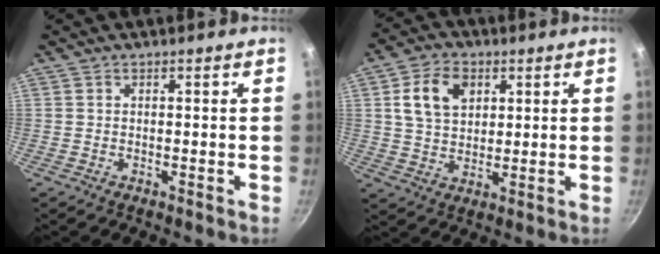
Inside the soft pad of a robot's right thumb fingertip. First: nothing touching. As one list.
[{"total": 9.7, "force": [3.2, 6.8, 6.1], "torque": [-0.093, -0.004, 0.059]}]